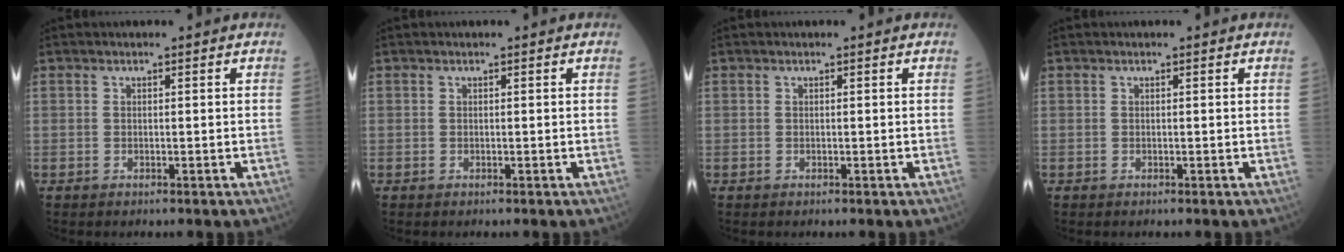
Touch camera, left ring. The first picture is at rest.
{"total": 0.0}
{"total": 0.0}
{"total": 0.0}